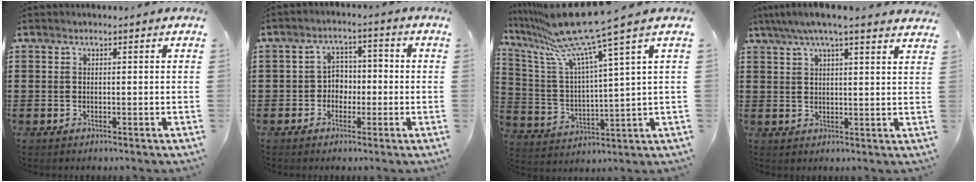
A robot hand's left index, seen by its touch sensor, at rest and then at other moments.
{"total": 3.5, "force": [-1.5, 2.9, 1.4], "torque": [-0.037, 0.009, -0.035]}
{"total": 12.9, "force": [9.7, -0.1, 8.5], "torque": [-0.206, -0.045, 0.160]}
{"total": 5.2, "force": [4.3, 0.0, 3.0], "torque": [-0.068, -0.008, 0.075]}